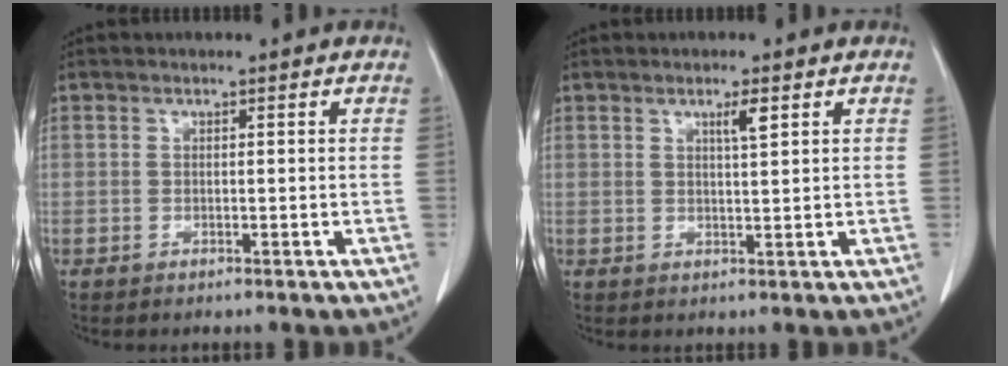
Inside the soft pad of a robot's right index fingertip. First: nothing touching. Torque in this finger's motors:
{"motor_torque": [0.31, 0.21, 0.03, 0.01]}